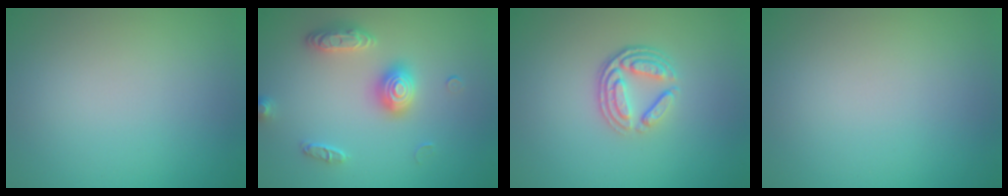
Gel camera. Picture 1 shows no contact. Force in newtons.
{"total": 3.0, "press": 2.9, "slide": 0.7}
{"total": 3.9, "press": 2.8, "slide": 2.7}
{"total": 0.0}